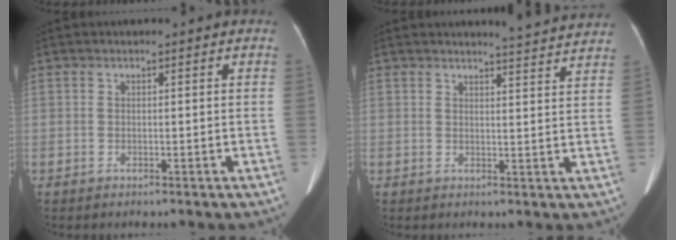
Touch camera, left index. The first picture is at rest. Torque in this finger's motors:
{"motor_torque": [1.04, -1.10, 0.02, 0.02]}